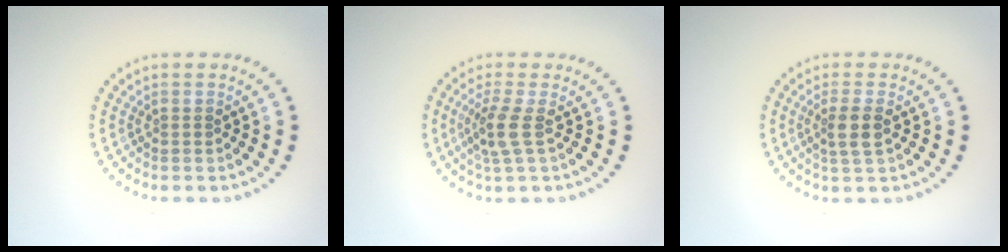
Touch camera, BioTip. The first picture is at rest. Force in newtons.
{"total": 2.6, "press": 2.0, "slide": 1.6}
{"total": 2.2, "press": 1.9, "slide": 1.1}